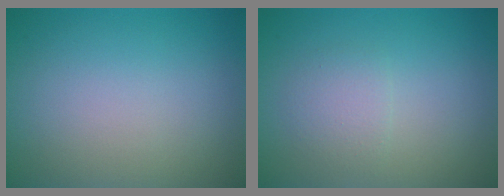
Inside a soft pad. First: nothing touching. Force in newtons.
{"total": 2.9, "press": 2.9, "slide": 0.2}